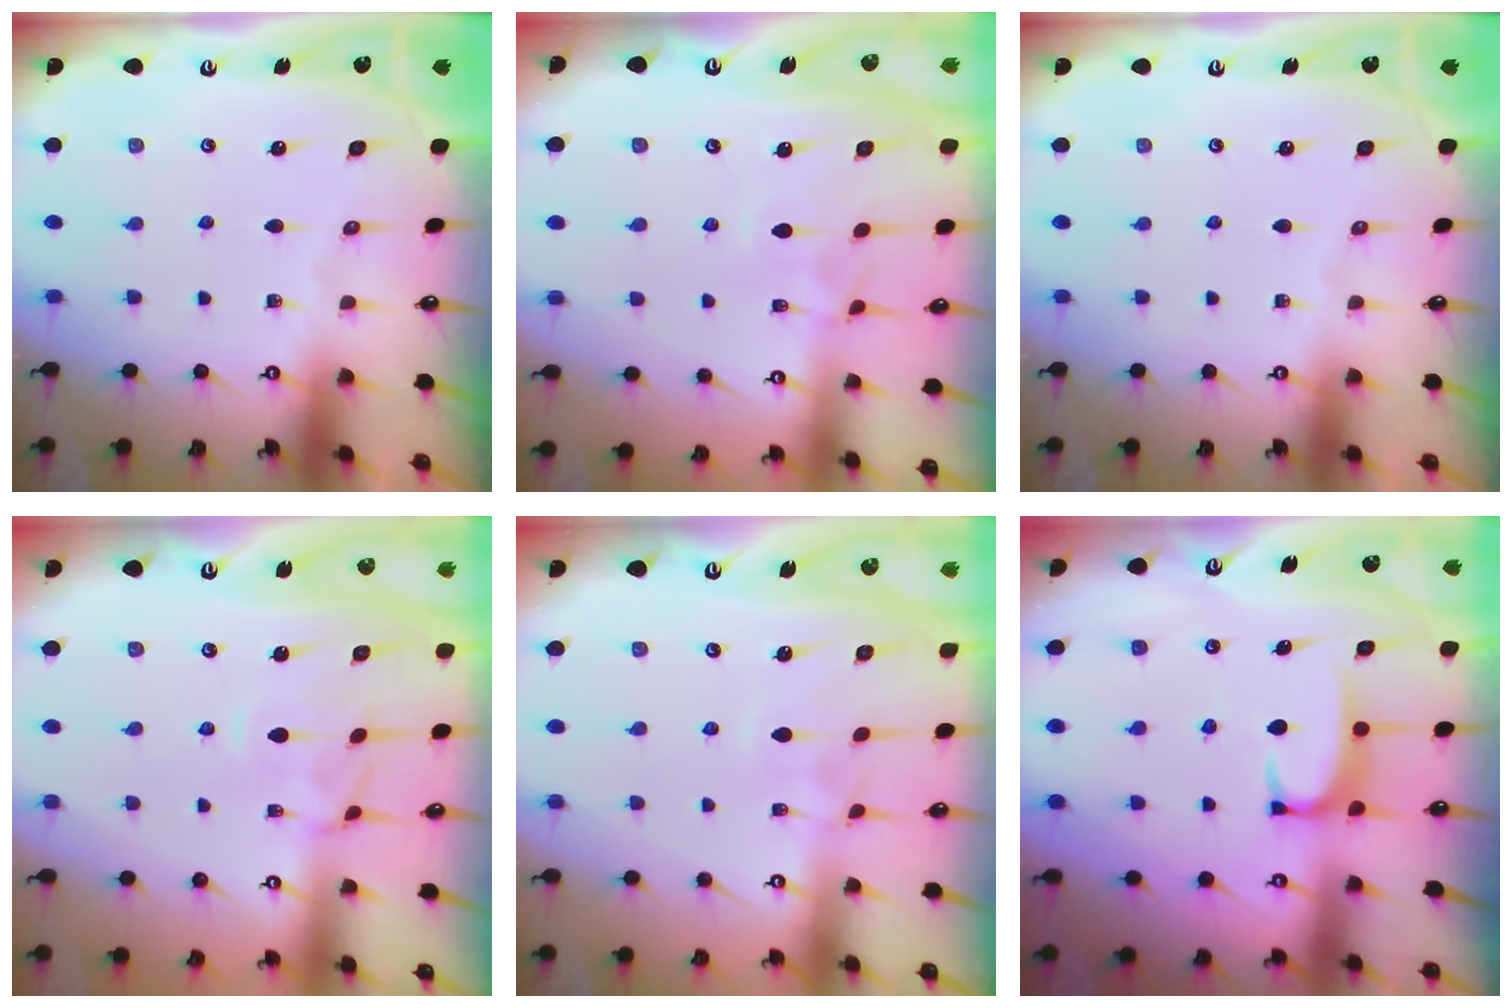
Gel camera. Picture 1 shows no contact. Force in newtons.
{"total": 2.6, "press": 2.5, "slide": 0.6}
{"total": 0.0}
{"total": 0.6, "press": 0.0, "slide": 0.6}
{"total": 2.6, "press": 2.5, "slide": 0.7}
{"total": 1.9, "press": 1.8, "slide": 0.5}